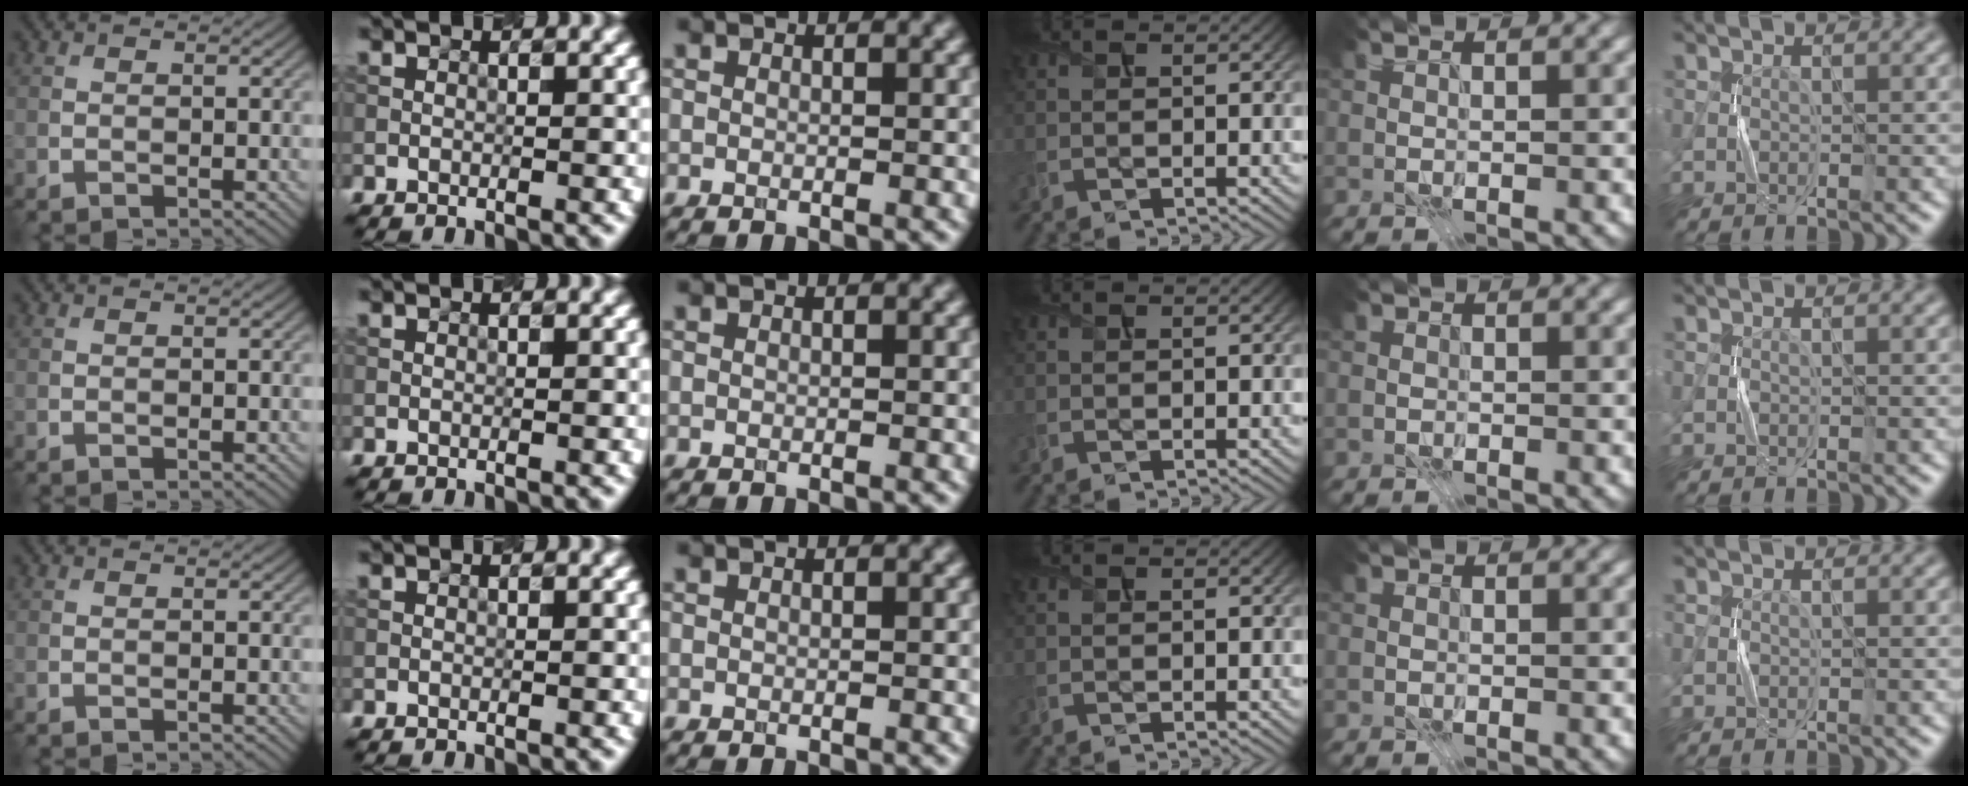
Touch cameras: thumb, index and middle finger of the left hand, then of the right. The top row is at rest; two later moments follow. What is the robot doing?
{"motion": "press", "object": "sticker"}